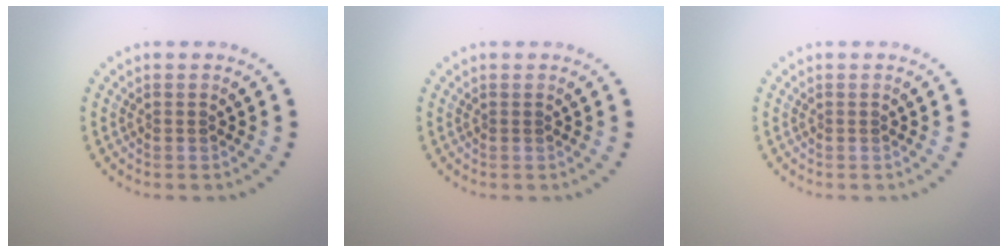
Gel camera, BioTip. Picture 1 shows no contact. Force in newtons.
{"total": 0.0}
{"total": 0.0}